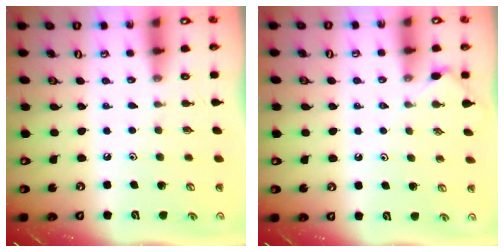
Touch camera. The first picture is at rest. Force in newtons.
{"total": 3.5, "press": 3.5, "slide": 0.5}